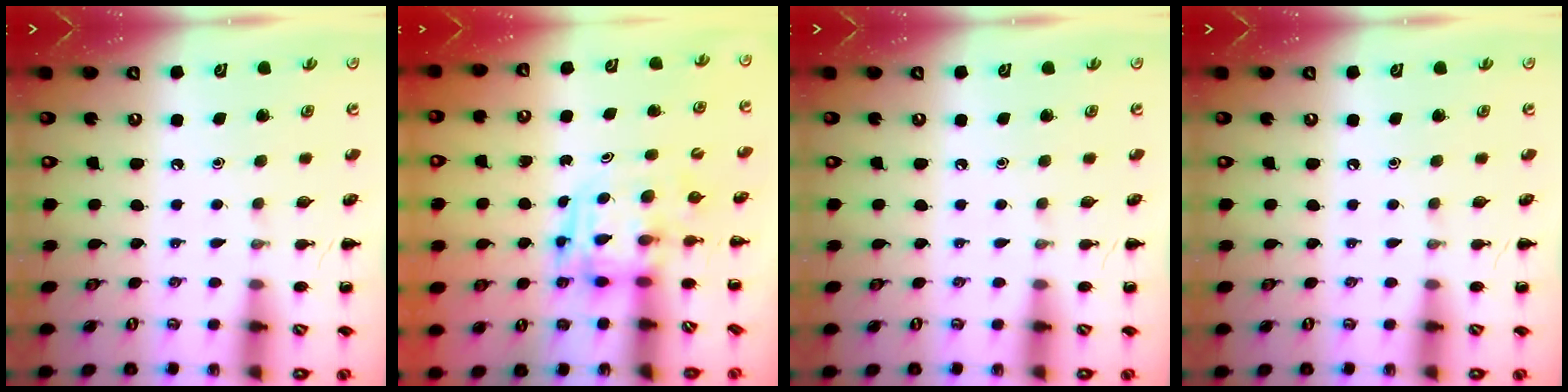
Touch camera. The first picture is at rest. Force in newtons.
{"total": 3.7, "press": 3.7, "slide": 0.6}
{"total": 0.0}
{"total": 0.0}